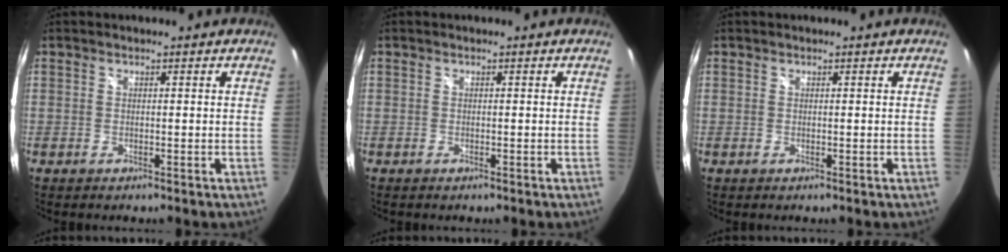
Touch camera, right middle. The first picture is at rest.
{"total": 0.5, "force": [-0.5, 0.2, 0.2], "torque": [-0.004, -0.003, -0.009]}
{"total": 0.0}